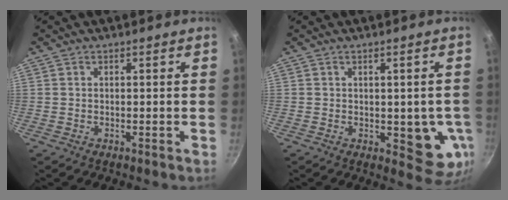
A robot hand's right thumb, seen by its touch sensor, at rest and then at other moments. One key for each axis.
{"total": 8.6, "fx": -1.1, "fy": 4.3, "fz": 7.4, "tx": -0.054, "ty": -0.013, "tz": -0.011}